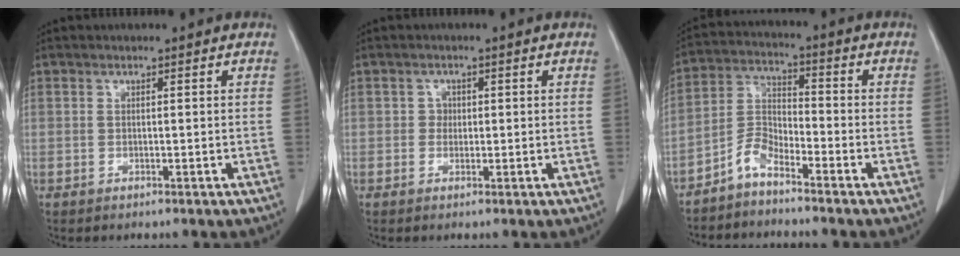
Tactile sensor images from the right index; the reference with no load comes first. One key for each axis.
{"total": 1.2, "fx": 0.1, "fy": 1.1, "fz": 0.4, "tx": -0.002, "ty": 0.003, "tz": 0.000}
{"total": 4.8, "fx": -3.9, "fy": 1.5, "fz": 2.3, "tx": -0.050, "ty": 0.000, "tz": -0.086}